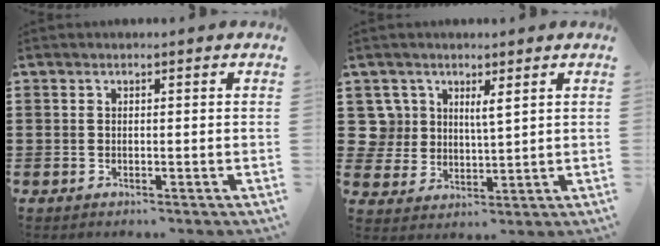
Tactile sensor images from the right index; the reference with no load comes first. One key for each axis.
{"total": 4.2, "fx": 2.5, "fy": 3.2, "fz": 0.9, "tx": -0.038, "ty": 0.012, "tz": 0.048}